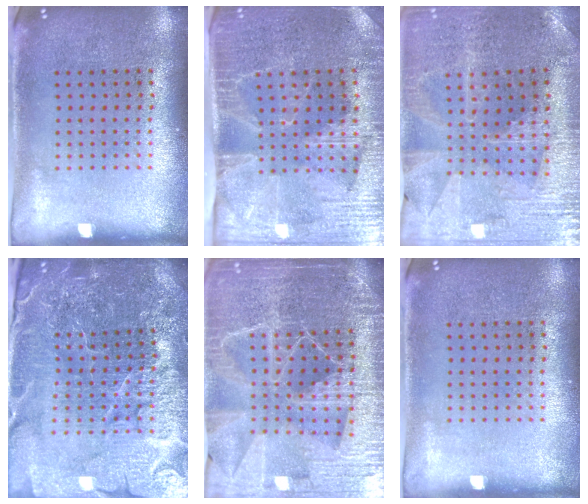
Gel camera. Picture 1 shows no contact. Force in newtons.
{"total": 4.0, "press": 3.5, "slide": 2.1}
{"total": 1.7, "press": 1.7, "slide": 0.3}
{"total": 5.8, "press": 5.2, "slide": 2.5}
{"total": 5.9, "press": 5.2, "slide": 2.9}
{"total": 0.0}